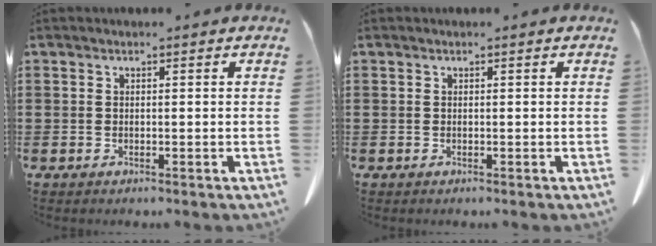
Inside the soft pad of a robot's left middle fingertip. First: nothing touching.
{"total": 0.0}